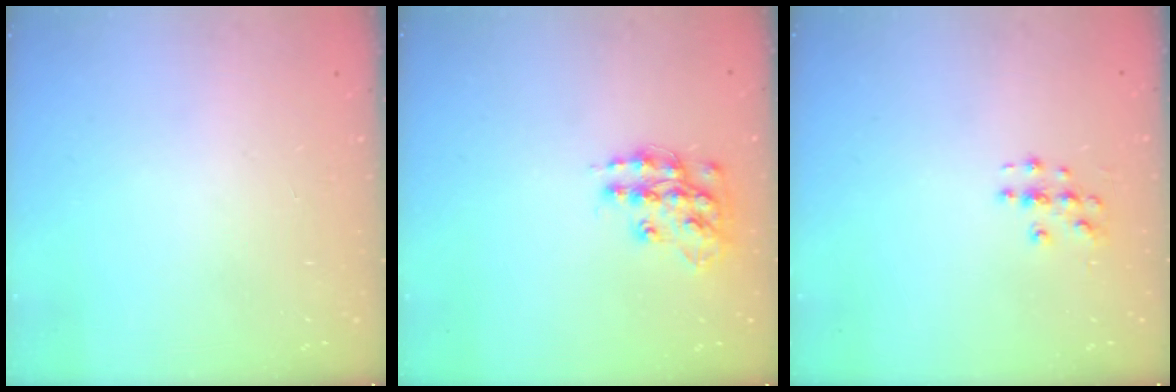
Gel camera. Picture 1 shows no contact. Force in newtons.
{"total": 13.7, "press": 13.7, "slide": 0.9}
{"total": 3.3, "press": 3.3, "slide": 0.2}